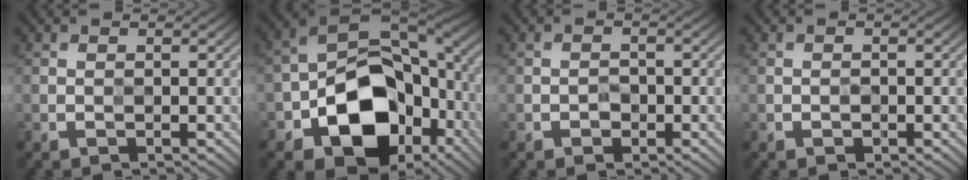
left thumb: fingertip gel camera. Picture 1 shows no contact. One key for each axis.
{"total": 17.6, "fx": -5.4, "fy": 11.9, "fz": 11.7, "tx": -0.192, "ty": -0.028, "tz": -0.087}
{"total": 1.4, "fx": -0.7, "fy": 1.0, "fz": 0.6, "tx": -0.007, "ty": 0.002, "tz": -0.015}
{"total": 0.6, "fx": -0.3, "fy": 0.4, "fz": 0.3, "tx": -0.002, "ty": 0.000, "tz": -0.005}